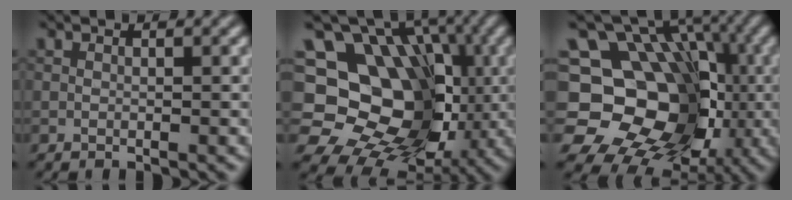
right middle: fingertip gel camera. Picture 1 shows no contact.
{"total": 16.8, "force": [-0.6, 13.9, 9.4], "torque": [-0.135, -0.002, -0.015]}
{"total": 16.2, "force": [-3.1, 13.3, 8.6], "torque": [-0.132, -0.005, -0.067]}